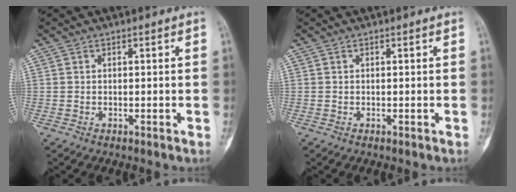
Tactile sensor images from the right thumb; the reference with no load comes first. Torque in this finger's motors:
{"motor_torque": [-0.03, 0.03, 0.00, 0.00, 0.00]}